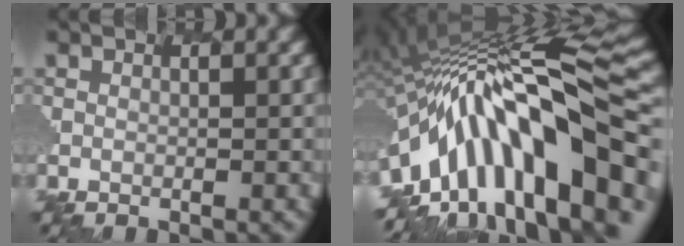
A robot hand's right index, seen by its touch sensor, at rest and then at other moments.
{"total": 14.0, "force": [-6.0, 5.5, 11.4], "torque": [-0.194, 0.039, -0.115]}